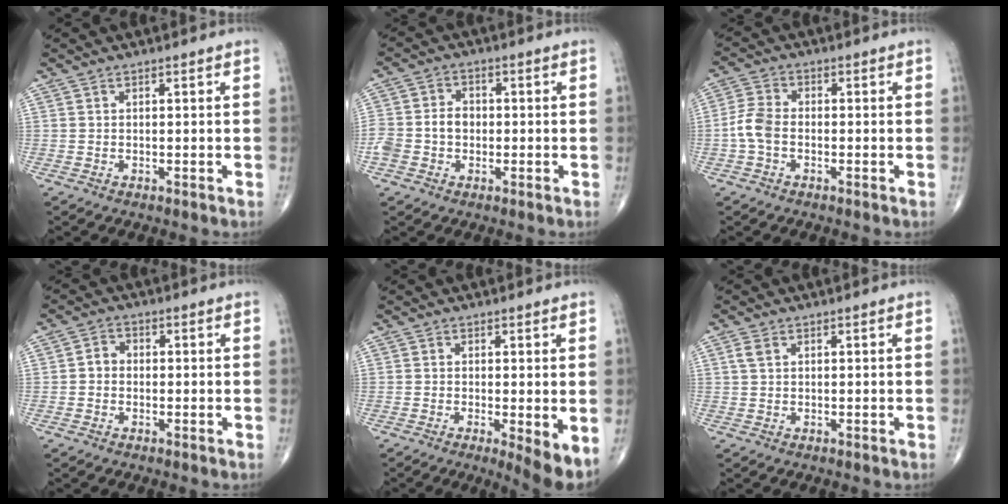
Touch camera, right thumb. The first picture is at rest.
{"total": 6.7, "force": [-0.9, 5.2, 4.0], "torque": [-0.072, 0.024, -0.019]}
{"total": 4.8, "force": [-1.2, 3.0, 3.6], "torque": [-0.082, 0.015, -0.033]}
{"total": 2.8, "force": [-0.3, 2.4, 1.4], "torque": [-0.013, 0.013, -0.012]}
{"total": 5.3, "force": [-1.0, 1.1, 5.1], "torque": [-0.080, -0.018, -0.018]}
{"total": 1.7, "force": [0.7, 1.0, 1.2], "torque": [-0.030, 0.008, 0.017]}